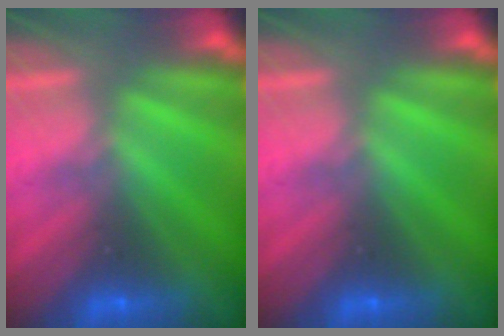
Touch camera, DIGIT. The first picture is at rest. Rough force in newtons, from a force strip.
{"total": 0.0}